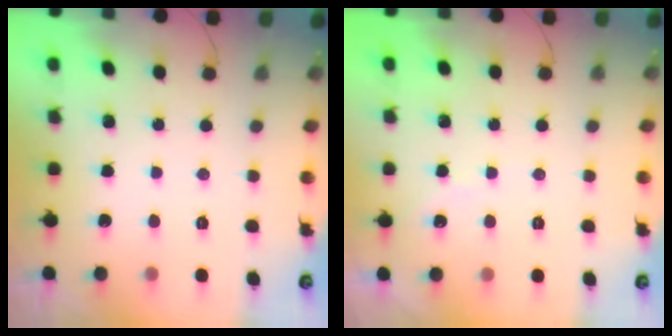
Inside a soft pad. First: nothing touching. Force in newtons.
{"total": 2.8, "press": 2.8, "slide": 0.5}